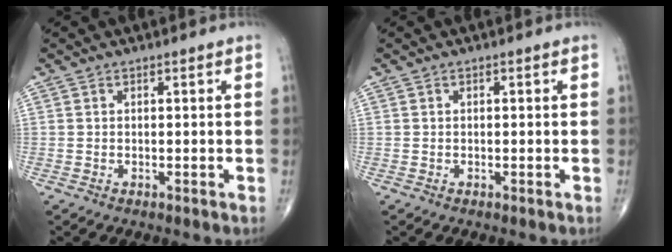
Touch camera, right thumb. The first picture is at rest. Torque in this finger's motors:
{"motor_torque": [-0.06, -0.20, -0.14, -0.02, -0.01]}